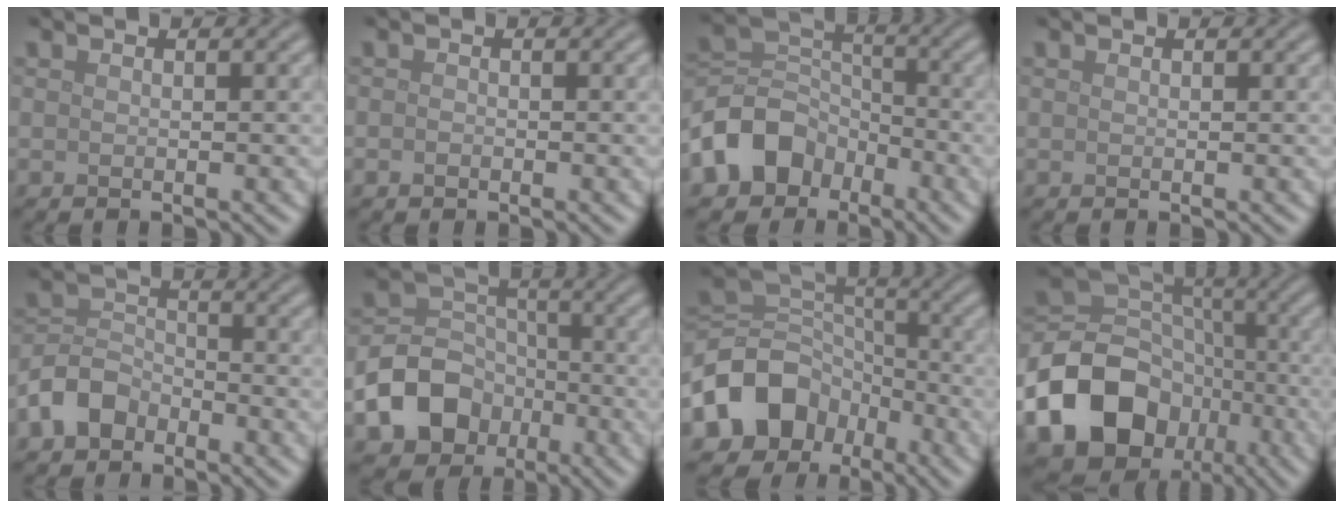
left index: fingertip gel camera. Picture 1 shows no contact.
{"total": 0.6, "force": [-0.3, 0.4, 0.2], "torque": [-0.003, -0.003, -0.006]}
{"total": 6.8, "force": [-3.7, 5.1, 2.6], "torque": [-0.042, 0.005, -0.086]}
{"total": 0.0}
{"total": 4.0, "force": [-2.6, 2.6, 1.5], "torque": [-0.029, 0.005, -0.063]}
{"total": 7.7, "force": [-3.3, 6.0, 3.5], "torque": [-0.052, -0.002, -0.075]}
{"total": 9.0, "force": [-4.5, 6.8, 3.8], "torque": [-0.063, 0.002, -0.095]}
{"total": 17.2, "force": [-7.9, 13.4, 7.2], "torque": [-0.147, -0.036, -0.147]}